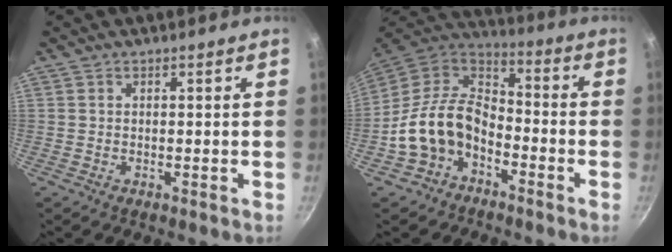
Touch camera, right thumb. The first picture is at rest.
{"total": 14.0, "force": [-5.2, 9.9, 8.5], "torque": [-0.133, 0.059, -0.112]}